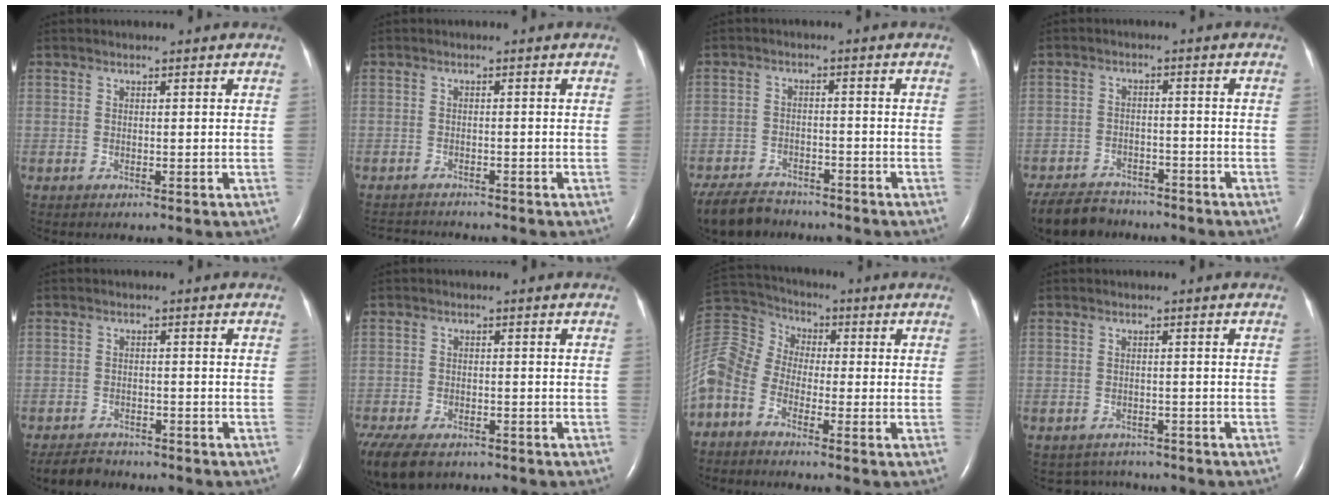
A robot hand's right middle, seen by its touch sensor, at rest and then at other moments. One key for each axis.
{"total": 4.0, "fx": -3.9, "fy": 0.3, "fz": 0.6, "tx": -0.007, "ty": -0.011, "tz": -0.061}
{"total": 8.2, "fx": -7.2, "fy": 3.1, "fz": 2.3, "tx": -0.044, "ty": -0.015, "tz": -0.120}
{"total": 8.9, "fx": -7.7, "fy": 3.7, "fz": 2.2, "tx": -0.043, "ty": -0.009, "tz": -0.122}
{"total": 4.0, "fx": -3.7, "fy": 1.4, "fz": 0.6, "tx": -0.017, "ty": -0.007, "tz": -0.062}
{"total": 13.1, "fx": -9.0, "fy": 6.8, "fz": 6.6, "tx": -0.172, "ty": -0.024, "tz": -0.134}
{"total": 10.6, "fx": -5.2, "fy": 7.7, "fz": 5.1, "tx": -0.146, "ty": 0.040, "tz": -0.115}
{"total": 3.3, "fx": -3.0, "fy": 1.2, "fz": -0.7, "tx": 0.005, "ty": 0.005, "tz": -0.044}